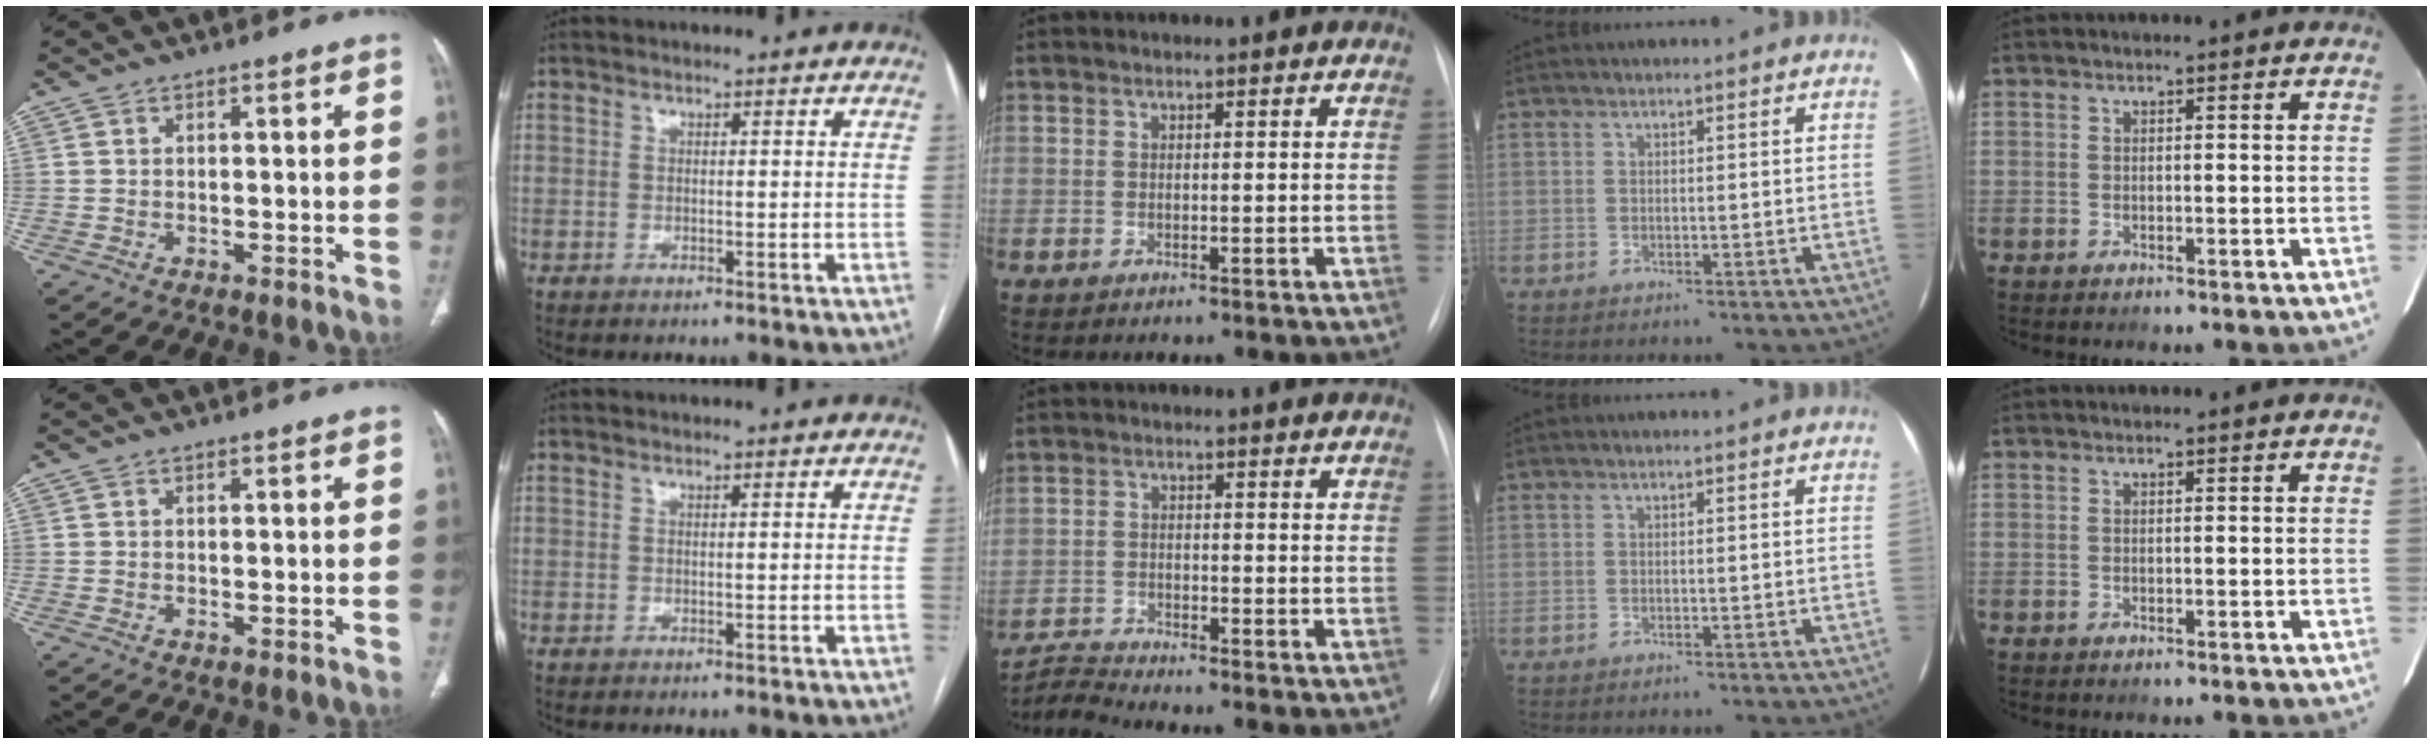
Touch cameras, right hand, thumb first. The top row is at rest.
{"middle": {"total": 4.0, "force": [-3.6, -1.4, -0.7], "torque": [0.000, -0.012, -0.069]}}